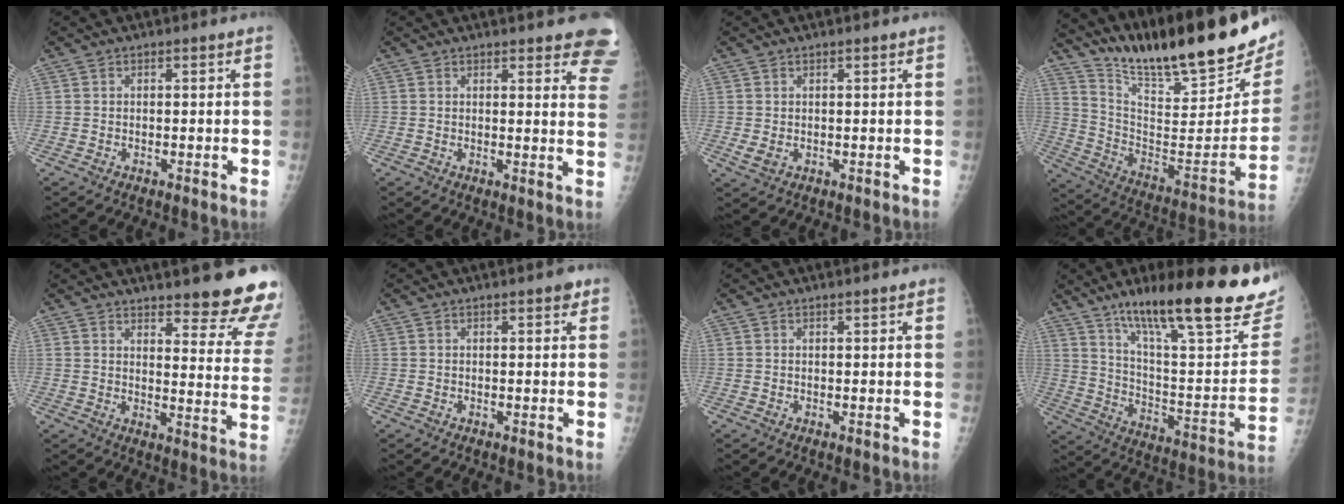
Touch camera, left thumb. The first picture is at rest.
{"total": 11.0, "force": [8.6, 2.9, 6.2], "torque": [-0.036, -0.036, 0.076]}
{"total": 2.1, "force": [0.3, 1.2, 1.7], "torque": [-0.030, -0.003, 0.013]}
{"total": 28.6, "force": [22.4, 5.3, 17.0], "torque": [-0.241, -0.117, 0.351]}
{"total": 17.5, "force": [14.3, 3.6, 9.4], "torque": [-0.085, -0.108, 0.168]}
{"total": 1.7, "force": [1.0, 0.5, 1.2], "torque": [-0.013, -0.002, 0.011]}
{"total": 1.1, "force": [0.9, 0.0, 0.7], "torque": [-0.006, 0.002, 0.015]}
{"total": 30.5, "force": [19.6, 6.8, 22.3], "torque": [-0.304, -0.060, 0.307]}